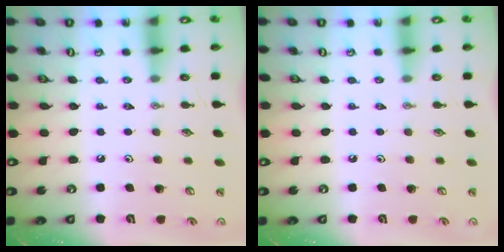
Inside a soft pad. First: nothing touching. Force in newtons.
{"total": 0.0}